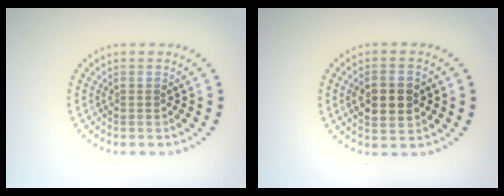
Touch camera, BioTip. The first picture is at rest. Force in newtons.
{"total": 4.6, "press": 4.5, "slide": 0.3}